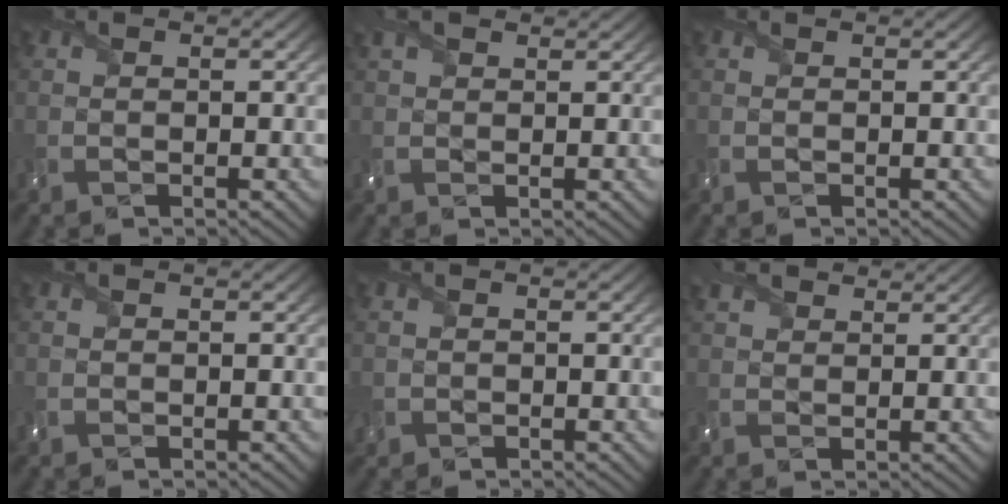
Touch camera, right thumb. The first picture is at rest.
{"total": 3.5, "force": [2.1, 1.7, 2.2], "torque": [-0.062, 0.017, 0.040]}
{"total": 0.0}
{"total": 0.0}
{"total": 1.1, "force": [-0.3, 1.1, 0.1], "torque": [-0.002, -0.007, -0.011]}
{"total": 4.1, "force": [3.0, 2.0, 2.1], "torque": [-0.057, 0.016, 0.054]}